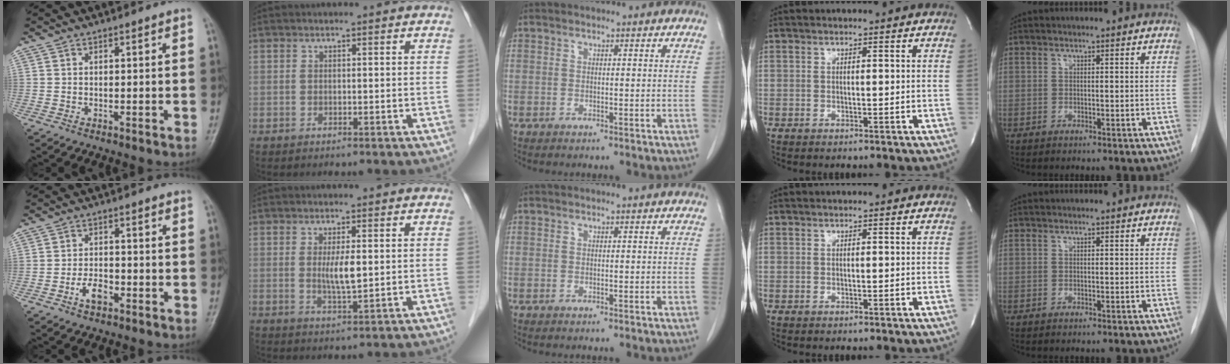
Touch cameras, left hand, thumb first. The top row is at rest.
{"thumb": {"total": 4.1, "force": [-2.0, 2.2, 2.8], "torque": [-0.043, 0.014, -0.039]}, "index": {"total": 3.8, "force": [0.4, 0.6, 3.7], "torque": [-0.070, -0.007, 0.009]}}